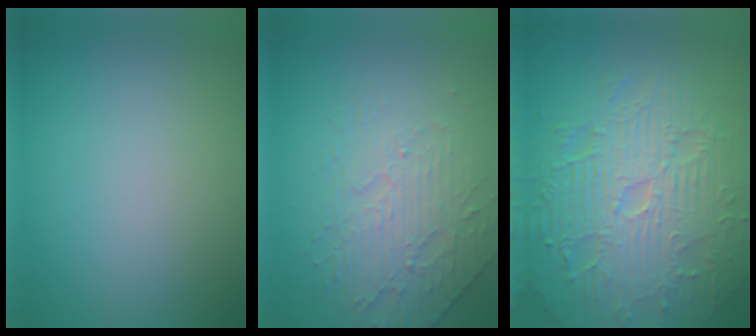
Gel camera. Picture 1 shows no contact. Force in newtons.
{"total": 4.5, "press": 3.3, "slide": 3.0}
{"total": 11.3, "press": 7.2, "slide": 8.7}